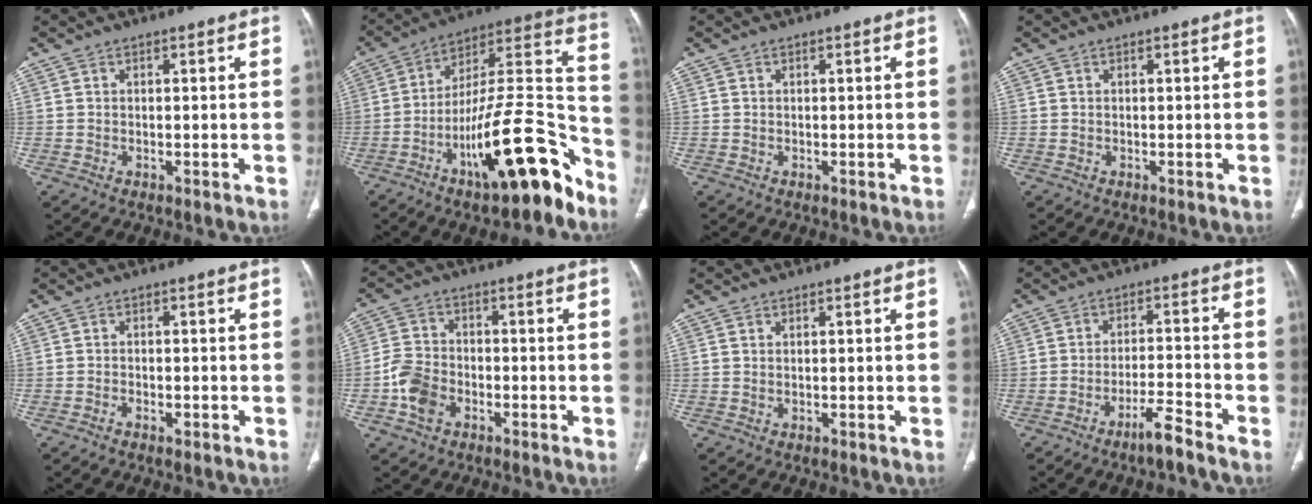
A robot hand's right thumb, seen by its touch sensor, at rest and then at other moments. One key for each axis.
{"total": 23.5, "fx": -13.6, "fy": 6.9, "fz": 17.8, "tx": -0.247, "ty": 0.100, "tz": -0.221}
{"total": 0.0}
{"total": 0.0}
{"total": 1.3, "fx": -0.8, "fy": 0.6, "fz": 0.7, "tx": -0.017, "ty": 0.007, "tz": -0.013}
{"total": 6.9, "fx": -2.9, "fy": 4.9, "fz": 3.8, "tx": -0.067, "ty": 0.019, "tz": -0.059}
{"total": 0.0}
{"total": 5.2, "fx": -4.1, "fy": 0.3, "fz": 3.2, "tx": -0.062, "ty": 0.025, "tz": -0.077}